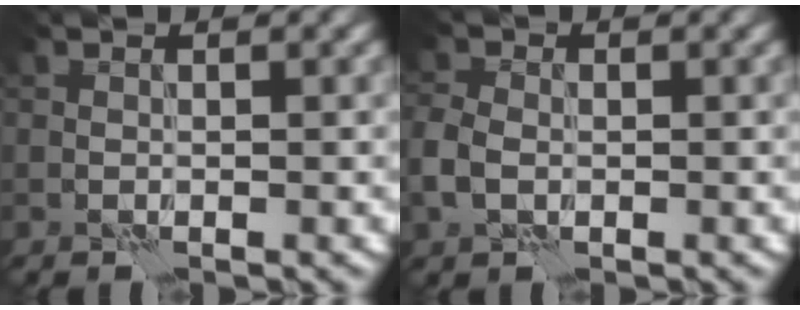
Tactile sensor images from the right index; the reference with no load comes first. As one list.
[{"total": 3.3, "force": [-0.6, 2.5, 2.1], "torque": [-0.055, 0.000, -0.019]}]